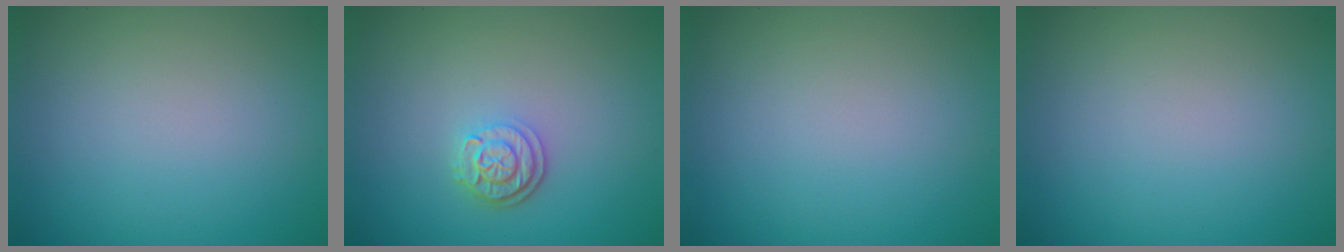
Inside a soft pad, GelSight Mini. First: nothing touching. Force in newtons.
{"total": 2.6, "press": 2.2, "slide": 1.4}
{"total": 0.0}
{"total": 0.0}